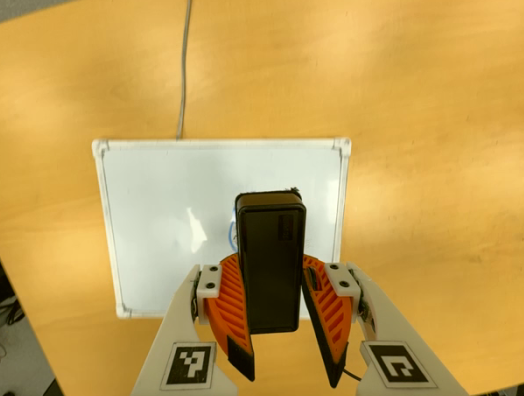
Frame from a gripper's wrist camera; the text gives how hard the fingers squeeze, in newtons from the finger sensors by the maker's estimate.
{"total": 8.9, "left": 9.6, "right": 8.3}